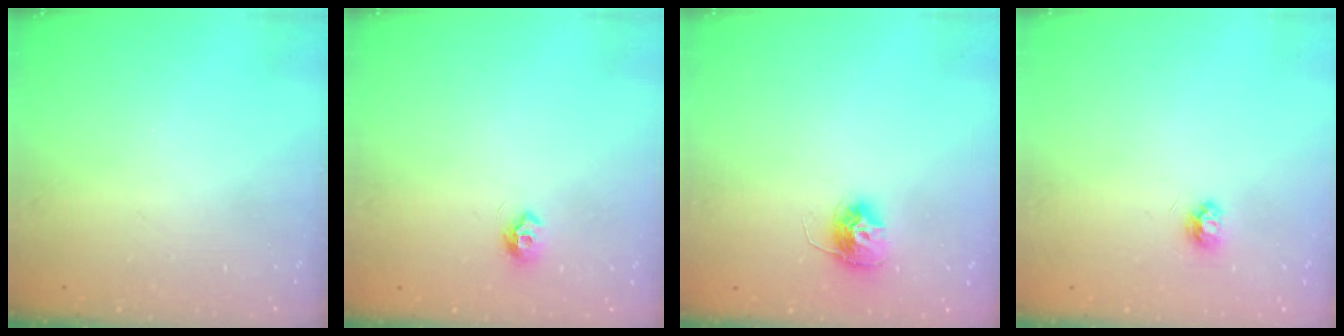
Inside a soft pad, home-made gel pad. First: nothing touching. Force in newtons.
{"total": 7.2, "press": 7.2, "slide": 0.4}
{"total": 10.5, "press": 10.5, "slide": 0.5}
{"total": 3.9, "press": 3.8, "slide": 0.5}